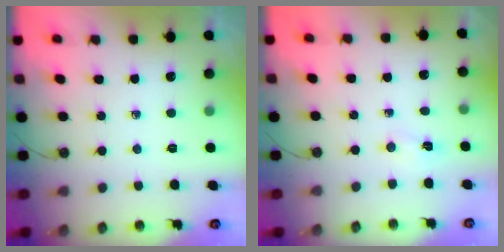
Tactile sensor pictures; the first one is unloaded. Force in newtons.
{"total": 3.8, "press": 0.5, "slide": 3.8}